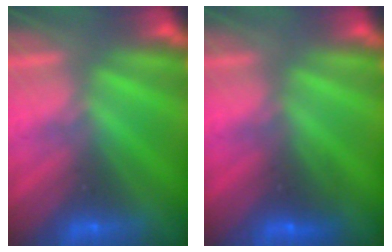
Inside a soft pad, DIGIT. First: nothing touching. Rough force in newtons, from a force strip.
{"total": 2.4}